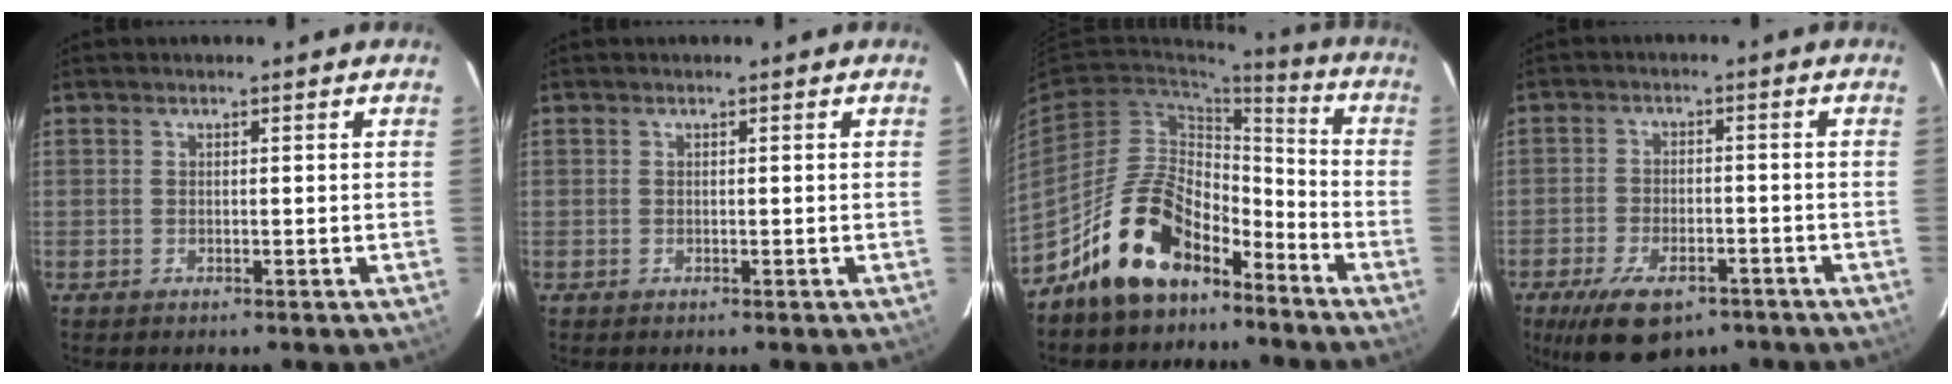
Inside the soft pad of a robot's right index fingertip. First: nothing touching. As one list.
[{"total": 0.0}, {"total": 16.3, "force": [-11.2, 8.2, 8.4], "torque": [-0.167, 0.035, -0.181]}, {"total": 12.5, "force": [-8.2, 5.9, 7.3], "torque": [-0.157, -0.019, -0.129]}]